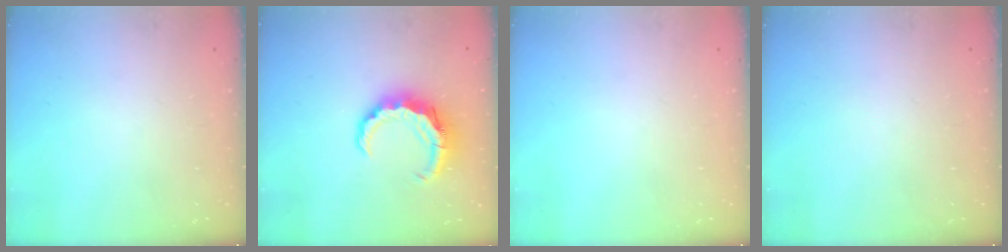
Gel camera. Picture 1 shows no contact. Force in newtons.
{"total": 9.3, "press": 9.2, "slide": 1.4}
{"total": 0.0}
{"total": 0.0}